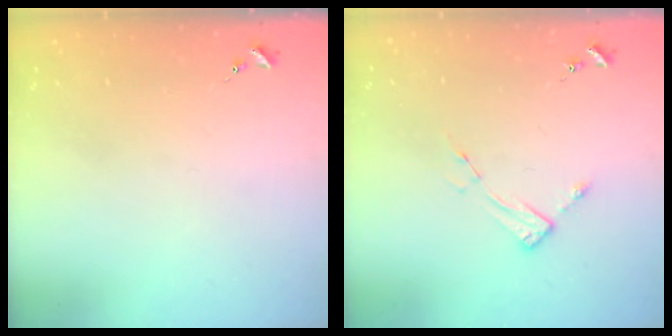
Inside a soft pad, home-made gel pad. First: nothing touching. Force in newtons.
{"total": 4.8, "press": 4.7, "slide": 0.3}